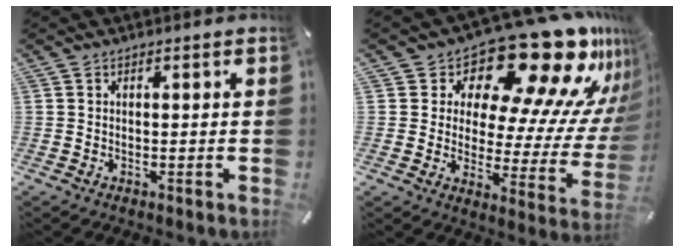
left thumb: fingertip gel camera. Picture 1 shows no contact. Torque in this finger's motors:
{"motor_torque": [1.78, 1.78, 0.80, -0.01, 0.08]}